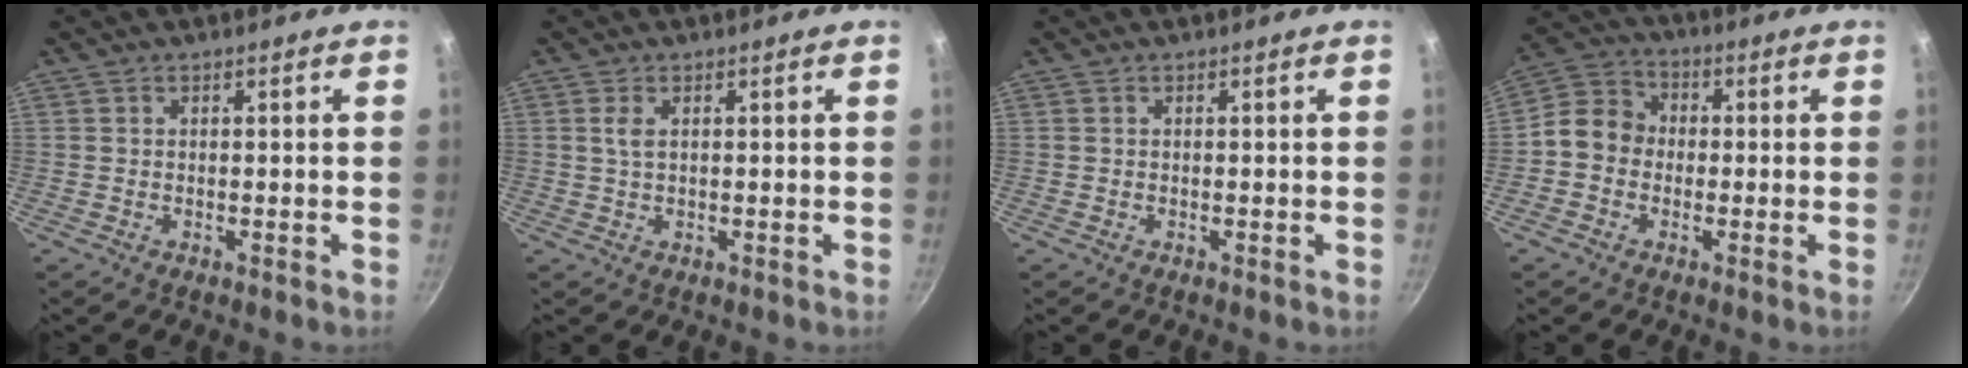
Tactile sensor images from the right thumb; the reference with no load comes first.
{"total": 1.9, "force": [0.6, 0.8, 1.6], "torque": [-0.031, -0.004, 0.013]}
{"total": 0.0}
{"total": 7.6, "force": [-1.0, 6.5, 3.6], "torque": [-0.042, 0.021, -0.044]}